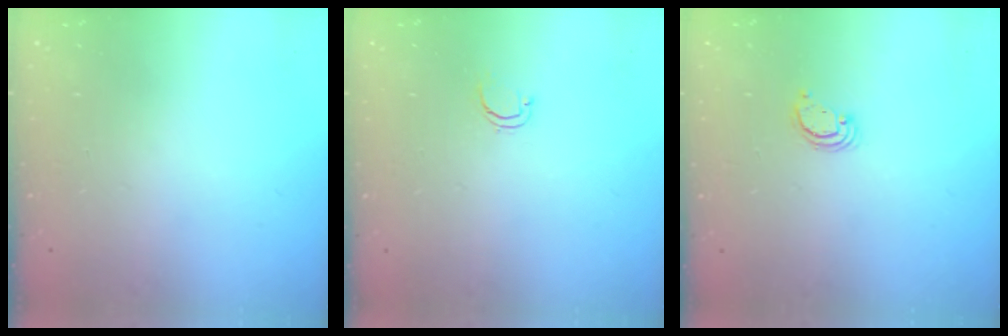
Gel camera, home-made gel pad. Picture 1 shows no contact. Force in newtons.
{"total": 3.5, "press": 3.4, "slide": 0.8}
{"total": 2.6, "press": 2.6, "slide": 0.2}